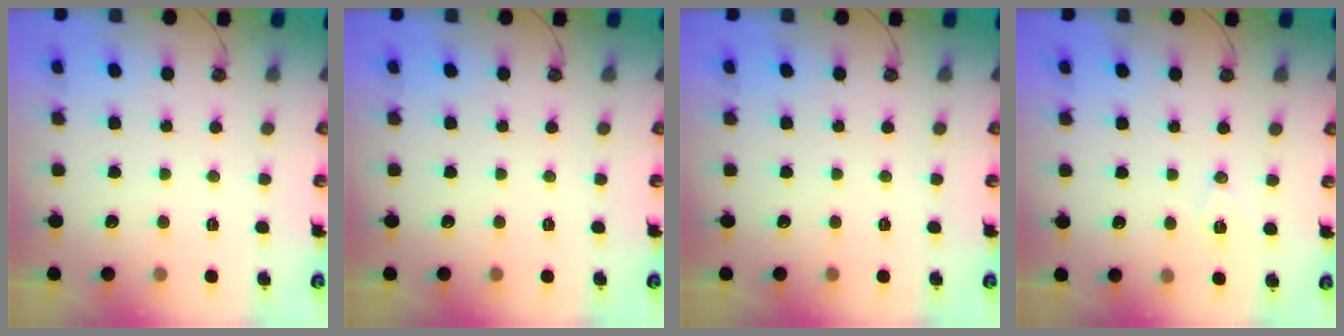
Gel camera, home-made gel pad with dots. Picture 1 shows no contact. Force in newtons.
{"total": 0.0}
{"total": 0.0}
{"total": 5.6, "press": 4.2, "slide": 3.8}